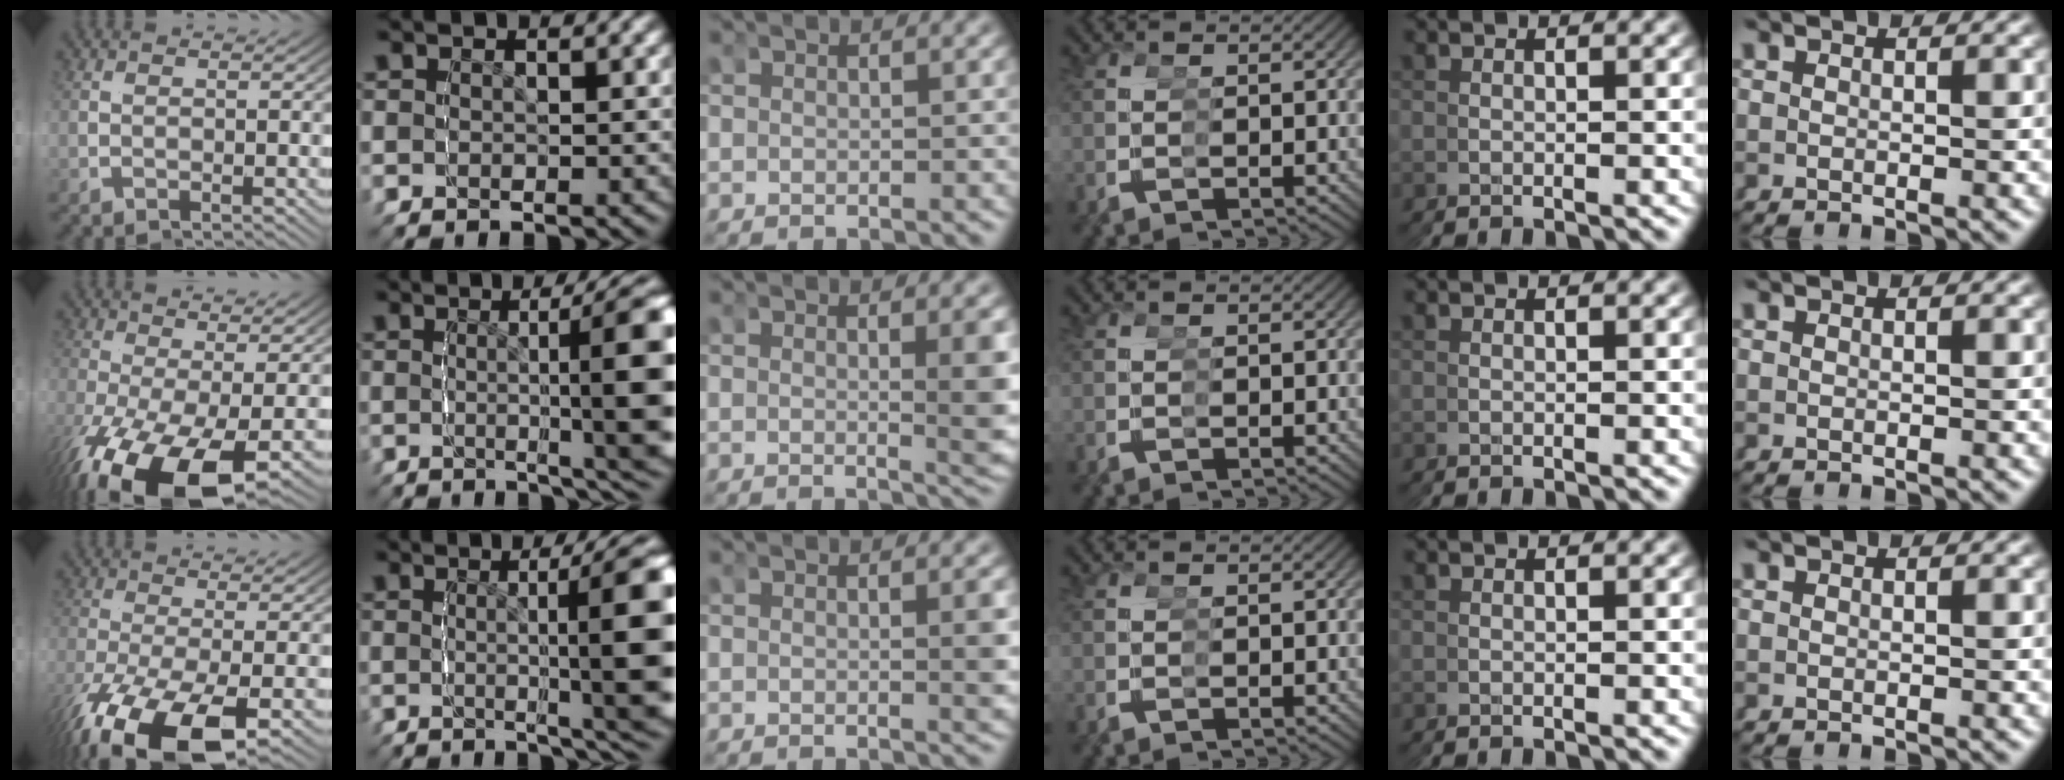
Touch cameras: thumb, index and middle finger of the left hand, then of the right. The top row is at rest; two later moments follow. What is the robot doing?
{"motion": "grasp_and_lifting", "object": "legos"}